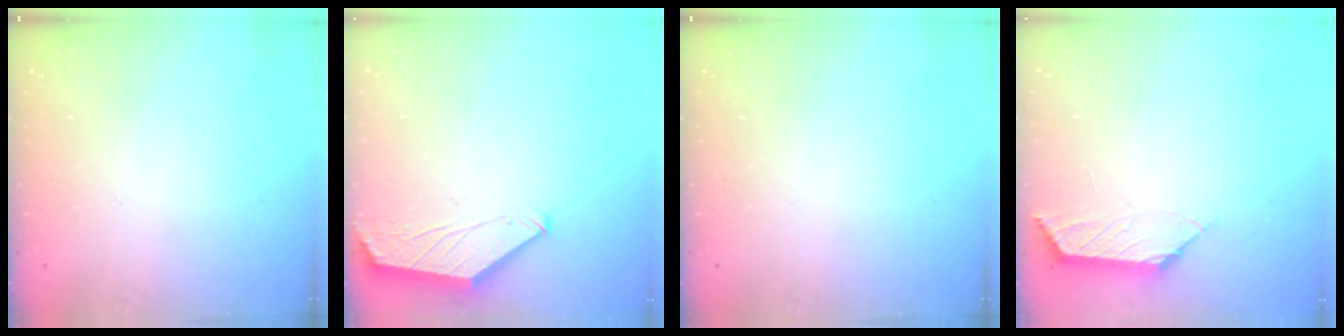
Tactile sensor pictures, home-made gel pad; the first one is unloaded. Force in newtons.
{"total": 1.6, "press": 1.6, "slide": 0.3}
{"total": 0.0}
{"total": 2.8, "press": 2.8, "slide": 0.3}